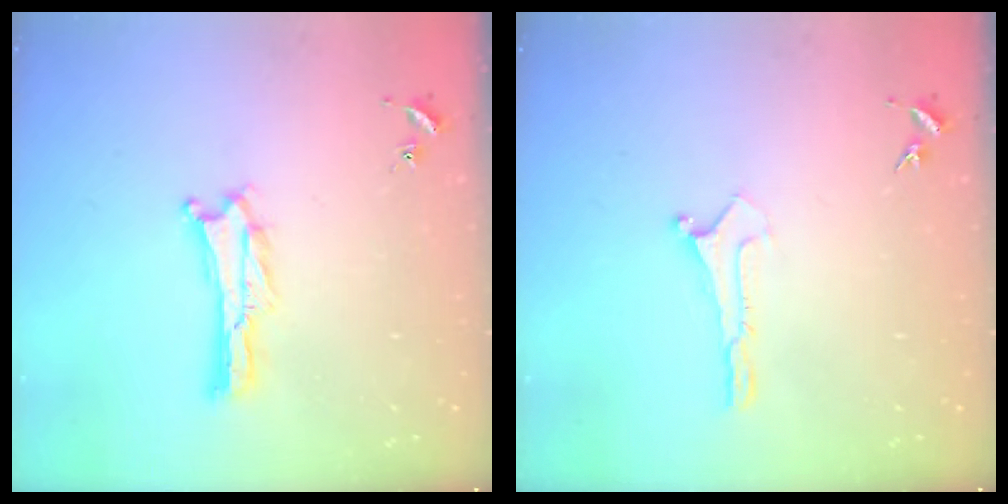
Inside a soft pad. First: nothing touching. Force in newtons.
{"total": 0.0}